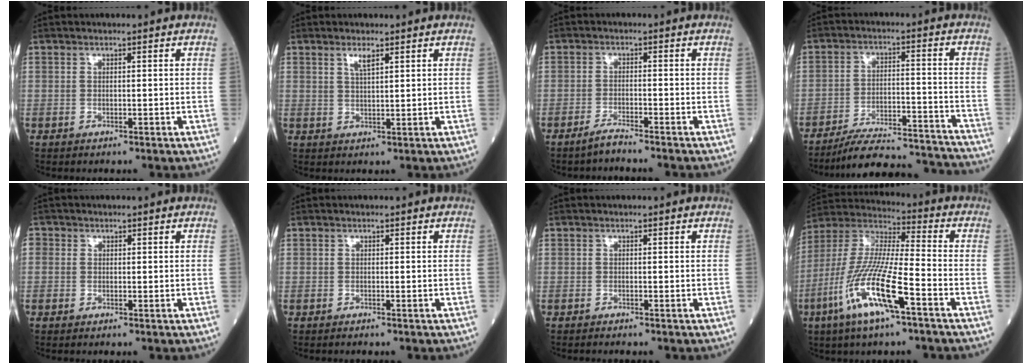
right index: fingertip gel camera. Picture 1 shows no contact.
{"total": 2.0, "force": [1.3, 0.2, 1.5], "torque": [-0.035, 0.002, 0.029]}
{"total": 2.8, "force": [-2.6, -0.5, 0.9], "torque": [-0.027, -0.008, -0.050]}
{"total": 18.2, "force": [-17.4, 1.6, 5.0], "torque": [-0.081, 0.005, -0.247]}
{"total": 1.4, "force": [-0.1, 1.4, 0.4], "torque": [-0.009, 0.004, -0.006]}
{"total": 0.9, "force": [-0.8, 0.0, 0.4], "torque": [-0.008, -0.003, -0.009]}
{"total": 1.3, "force": [-1.2, -0.1, 0.6], "torque": [-0.012, -0.002, -0.014]}
{"total": 15.3, "force": [-7.0, 1.8, 13.5], "torque": [-0.291, -0.018, -0.135]}